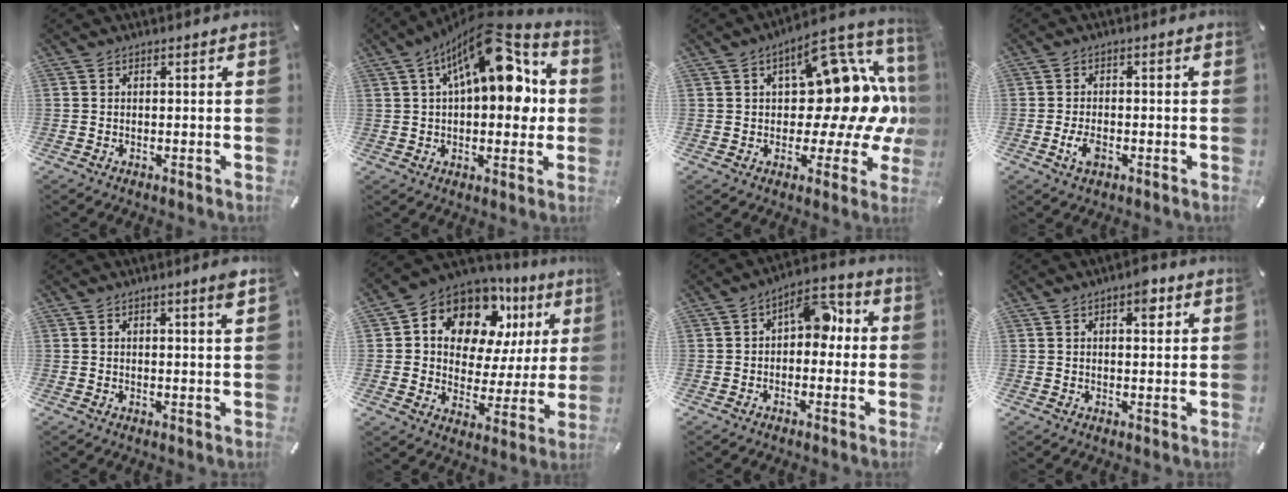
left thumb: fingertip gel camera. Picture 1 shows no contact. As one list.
[{"total": 18.7, "force": [6.9, 9.0, 14.9], "torque": [-0.215, -0.029, 0.111]}, {"total": 23.2, "force": [4.1, 13.6, 18.4], "torque": [-0.211, -0.045, 0.072]}, {"total": 3.3, "force": [-1.4, 2.0, 2.3], "torque": [-0.059, -0.002, -0.027]}, {"total": 2.2, "force": [1.4, 0.0, 1.7], "torque": [-0.029, -0.006, 0.021]}, {"total": 12.8, "force": [7.8, 8.5, 5.4], "torque": [-0.097, -0.058, 0.143]}, {"total": 8.5, "force": [1.1, 5.2, 6.6], "torque": [-0.087, 0.005, 0.012]}, {"total": 4.2, "force": [2.1, 2.3, 2.9], "torque": [-0.023, -0.010, 0.026]}]